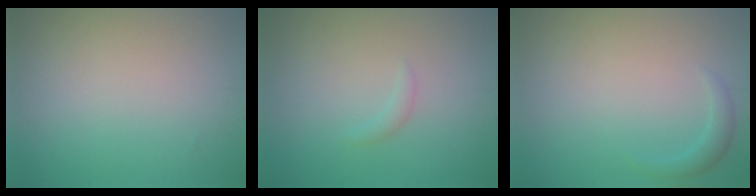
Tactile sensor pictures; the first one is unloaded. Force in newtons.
{"total": 0.7, "press": 0.7, "slide": 0.1}
{"total": 1.2, "press": 1.2, "slide": 0.1}